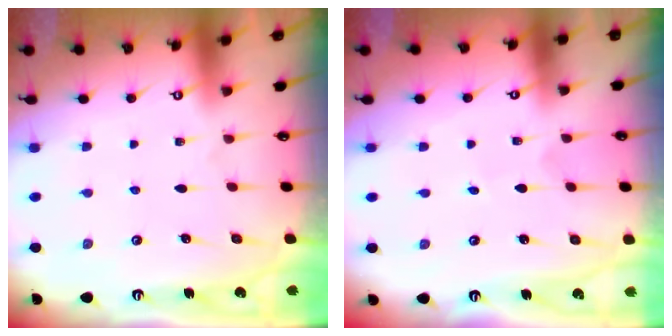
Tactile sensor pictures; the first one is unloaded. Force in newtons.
{"total": 0.7, "press": 0.7, "slide": 0.0}